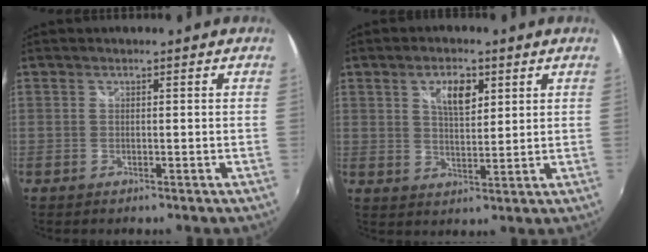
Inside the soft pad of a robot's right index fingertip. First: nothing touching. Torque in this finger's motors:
{"motor_torque": [0.24, 0.24, 0.26, 0.07]}